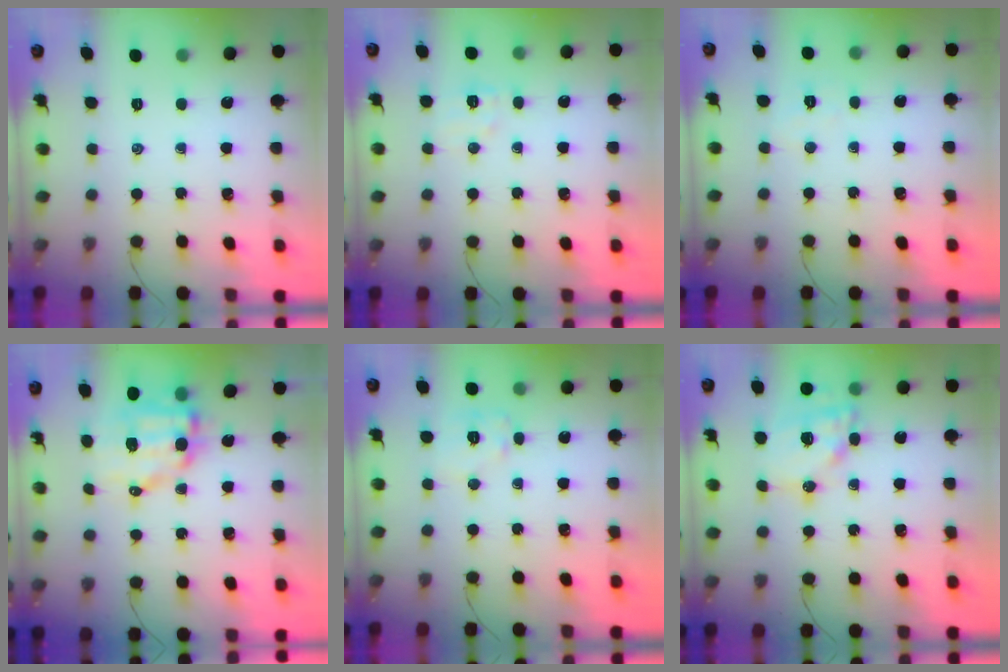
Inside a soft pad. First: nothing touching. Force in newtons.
{"total": 5.7, "press": 5.5, "slide": 1.4}
{"total": 4.1, "press": 4.0, "slide": 0.8}
{"total": 9.9, "press": 9.6, "slide": 2.1}
{"total": 8.1, "press": 8.0, "slide": 0.5}
{"total": 15.5, "press": 15.1, "slide": 3.5}